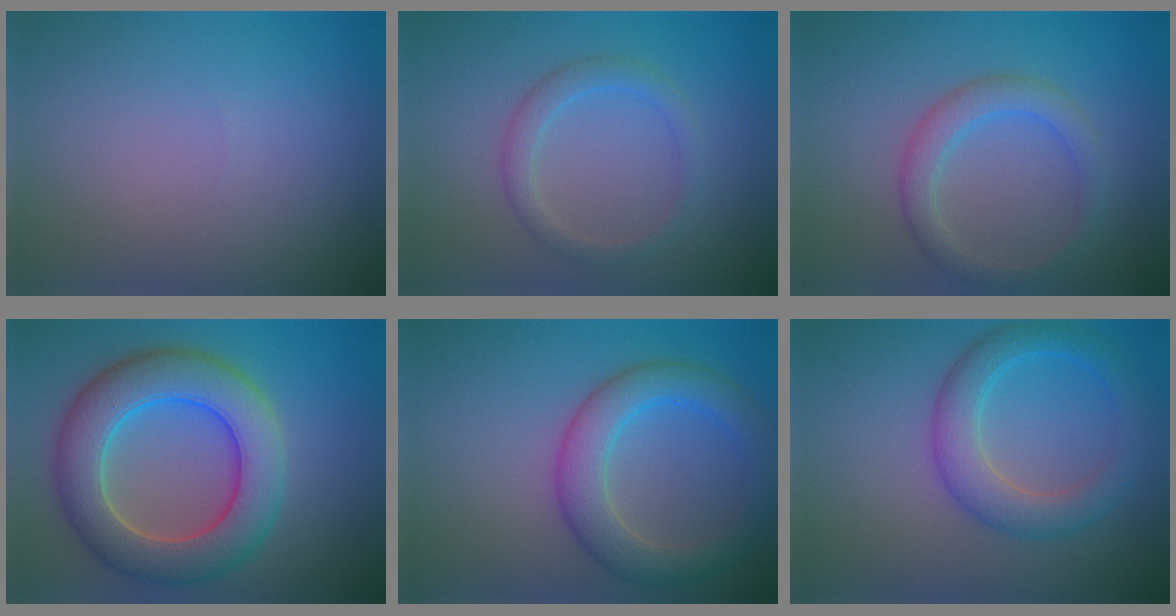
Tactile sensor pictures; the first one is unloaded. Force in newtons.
{"total": 2.2, "press": 2.2, "slide": 0.1}
{"total": 3.1, "press": 3.1, "slide": 0.1}
{"total": 9.1, "press": 9.1, "slide": 0.5}
{"total": 5.2, "press": 5.2, "slide": 0.1}
{"total": 4.2, "press": 4.2, "slide": 0.2}